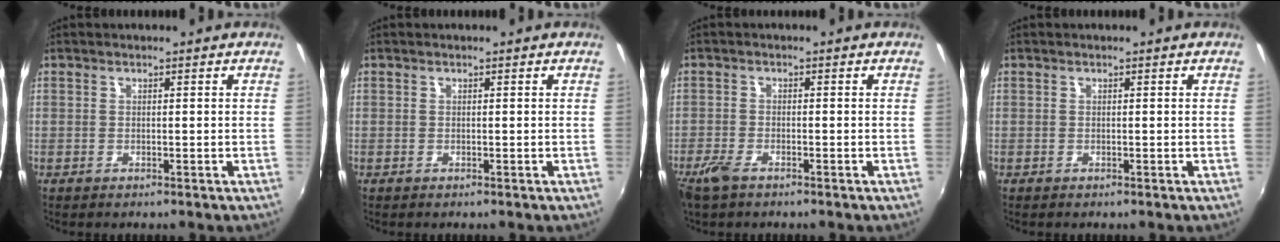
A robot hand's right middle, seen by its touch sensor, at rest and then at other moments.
{"total": 0.0}
{"total": 3.6, "force": [-2.6, 1.3, 2.2], "torque": [-0.060, -0.008, -0.052]}
{"total": 0.0}